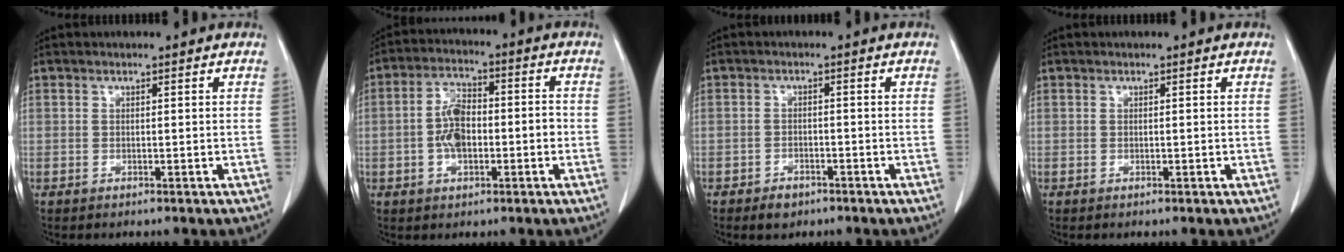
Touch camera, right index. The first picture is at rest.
{"total": 7.6, "force": [-1.2, 3.8, 6.5], "torque": [-0.135, 0.022, -0.025]}
{"total": 2.5, "force": [-1.7, 1.6, 0.9], "torque": [-0.011, 0.004, -0.016]}
{"total": 0.0}